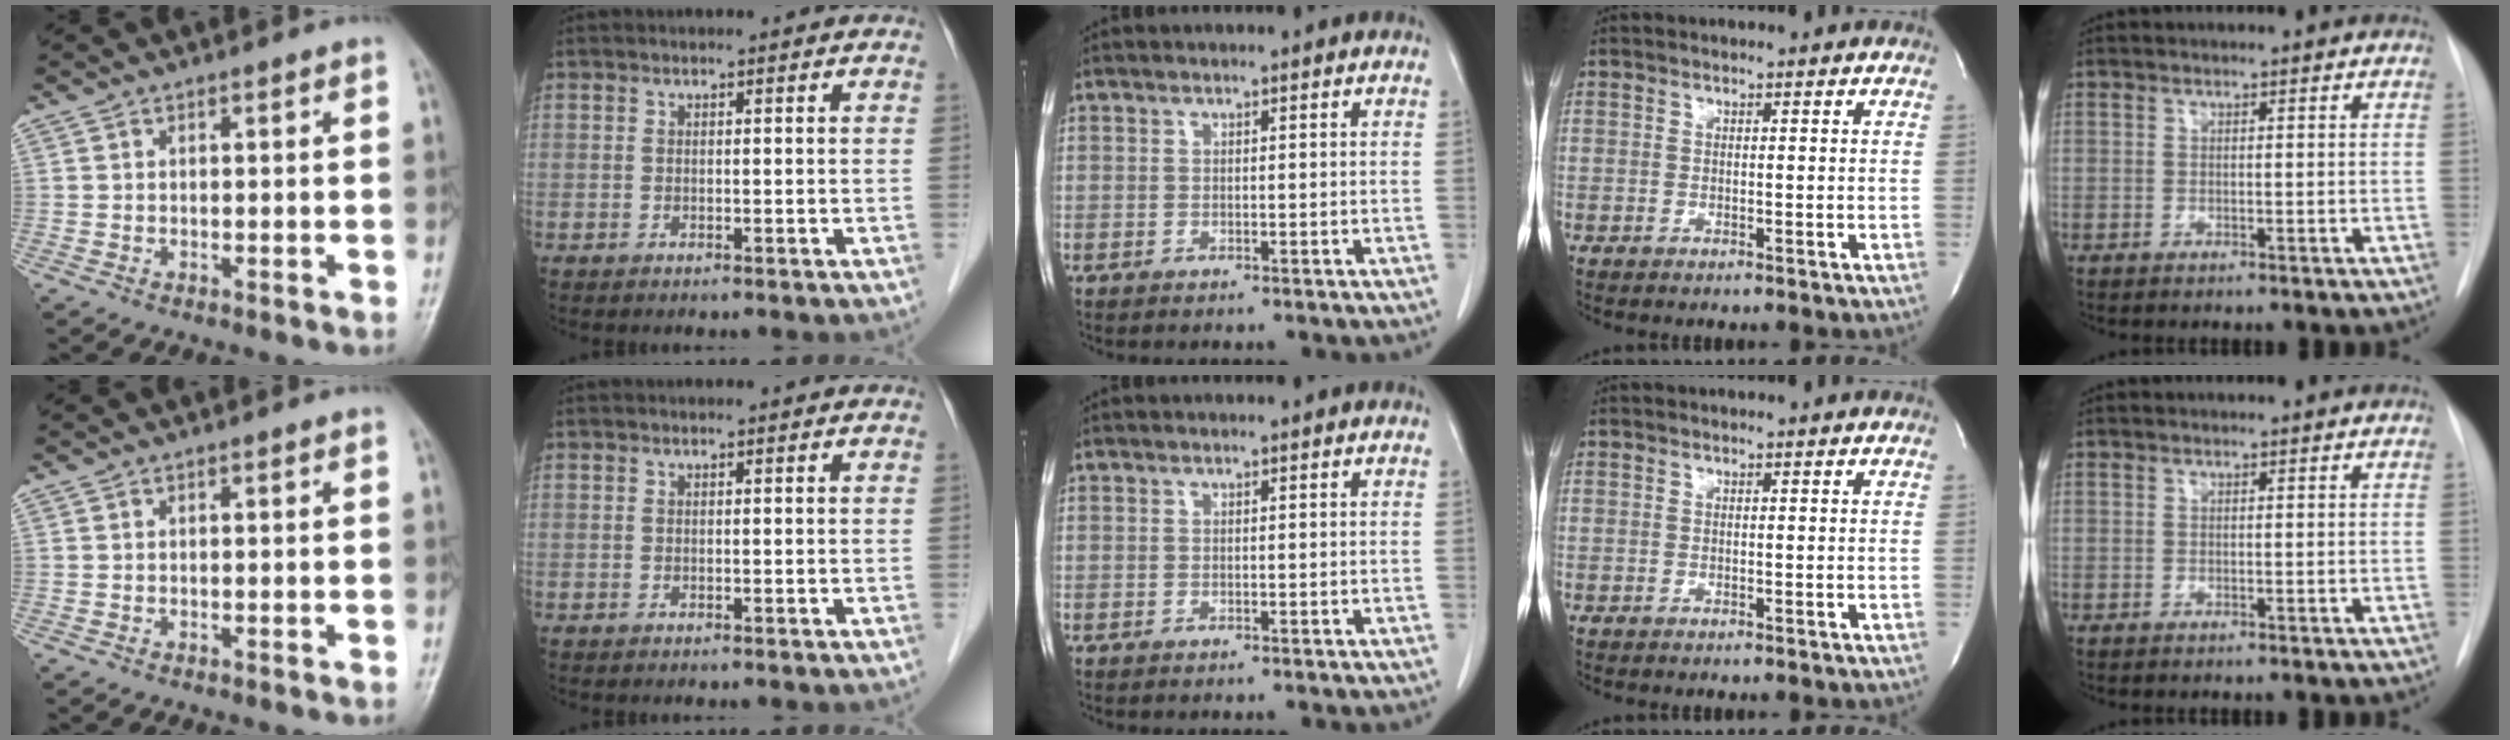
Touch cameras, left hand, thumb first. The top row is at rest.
{}